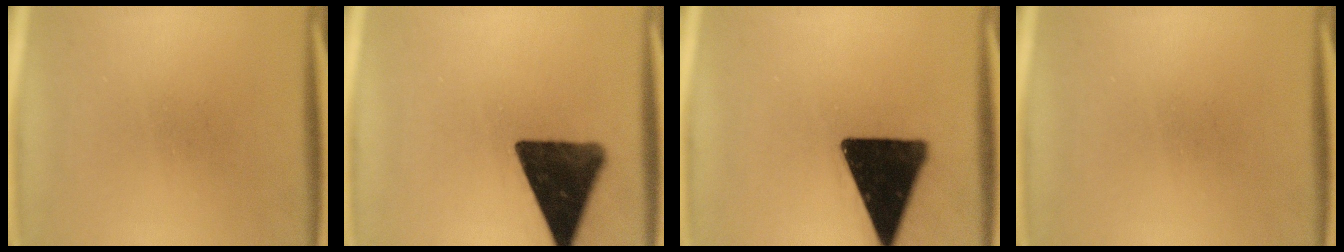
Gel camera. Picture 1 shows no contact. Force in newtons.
{"total": 14.5}
{"total": 18.3}
{"total": 0.0}